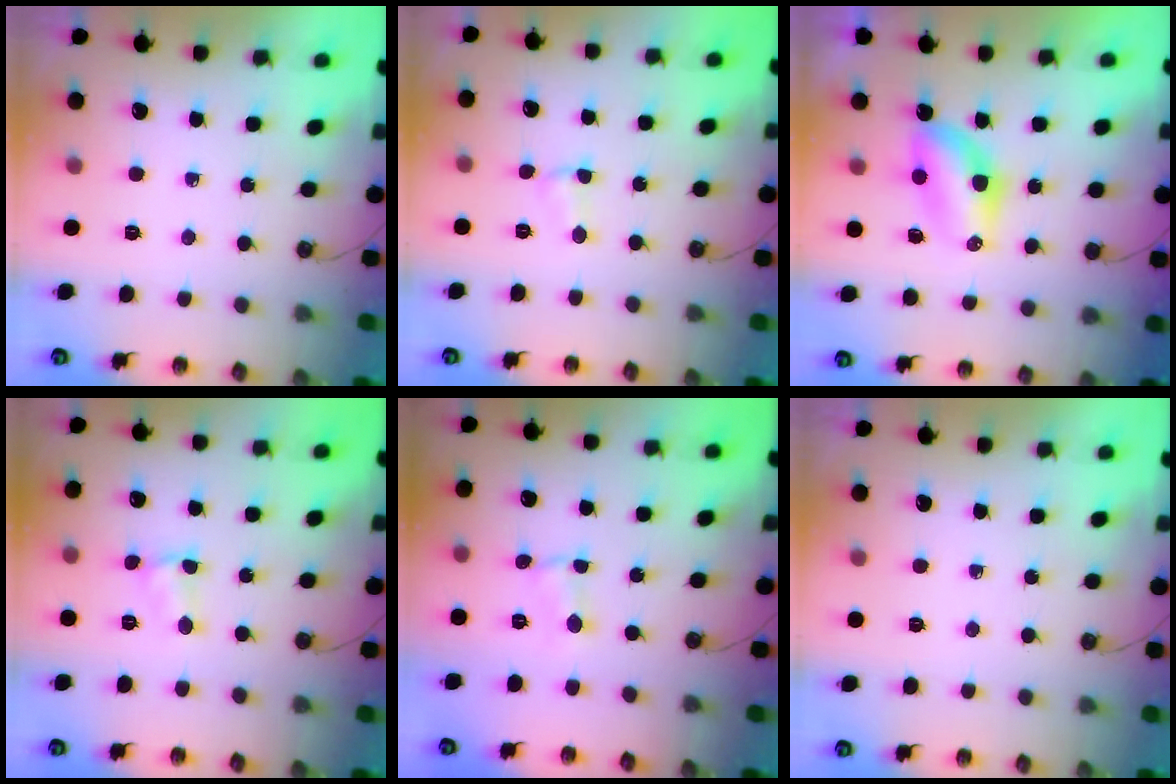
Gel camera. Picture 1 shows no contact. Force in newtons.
{"total": 2.8, "press": 2.8, "slide": 0.3}
{"total": 7.1, "press": 6.8, "slide": 2.1}
{"total": 3.3, "press": 3.3, "slide": 0.4}
{"total": 0.5, "press": 0.5, "slide": 0.1}
{"total": 0.0}